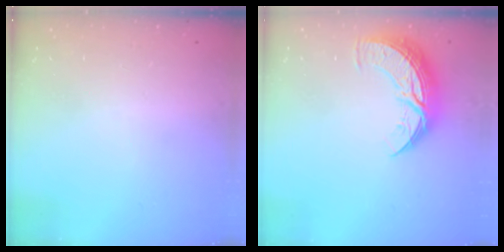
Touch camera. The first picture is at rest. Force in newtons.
{"total": 12.7, "press": 12.6, "slide": 0.6}